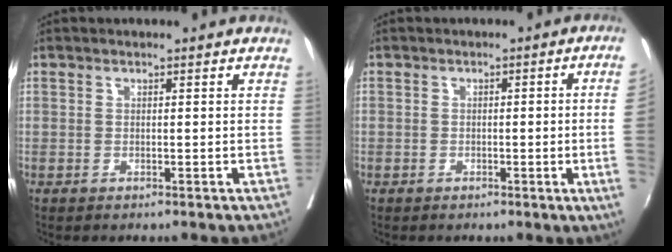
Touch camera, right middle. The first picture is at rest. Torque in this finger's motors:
{"motor_torque": [1.19, -0.95, 0.13, -0.21]}